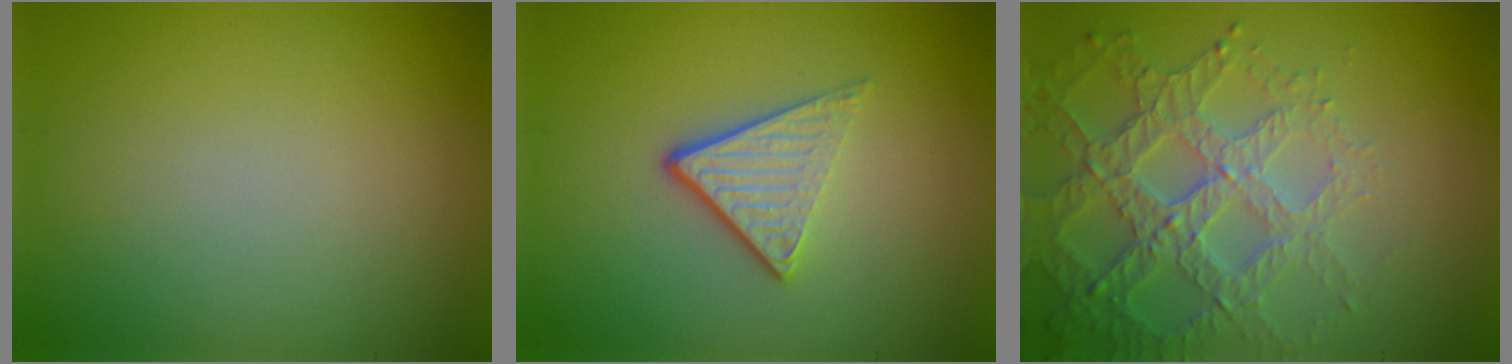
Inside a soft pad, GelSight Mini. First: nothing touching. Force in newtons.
{"total": 3.5, "press": 2.5, "slide": 2.5}
{"total": 4.7, "press": 4.1, "slide": 2.4}